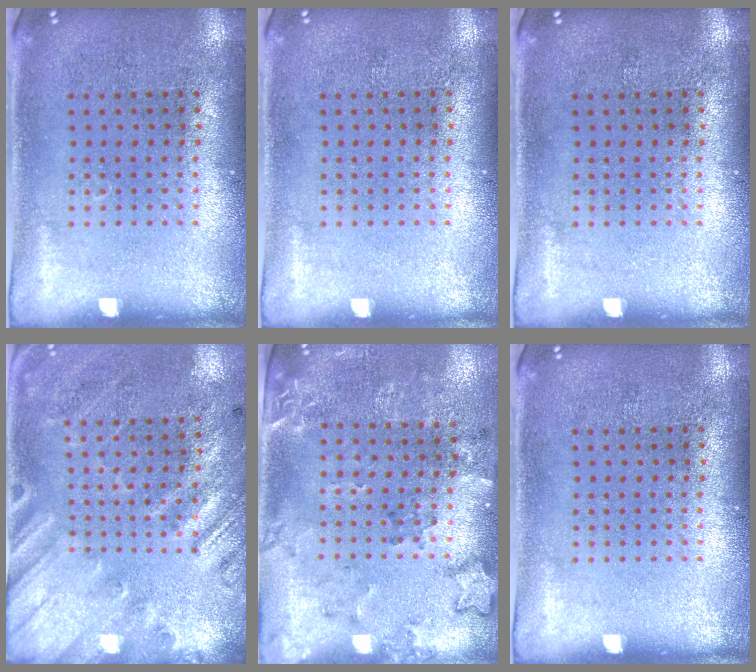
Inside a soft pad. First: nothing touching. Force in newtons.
{"total": 0.0}
{"total": 0.0}
{"total": 2.5, "press": 1.8, "slide": 1.8}
{"total": 1.9, "press": 1.5, "slide": 1.1}
{"total": 0.0}